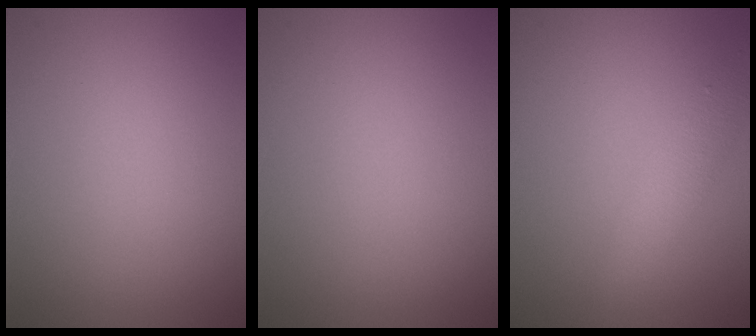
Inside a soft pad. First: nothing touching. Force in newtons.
{"total": 0.0}
{"total": 3.0, "press": 3.0, "slide": 0.1}